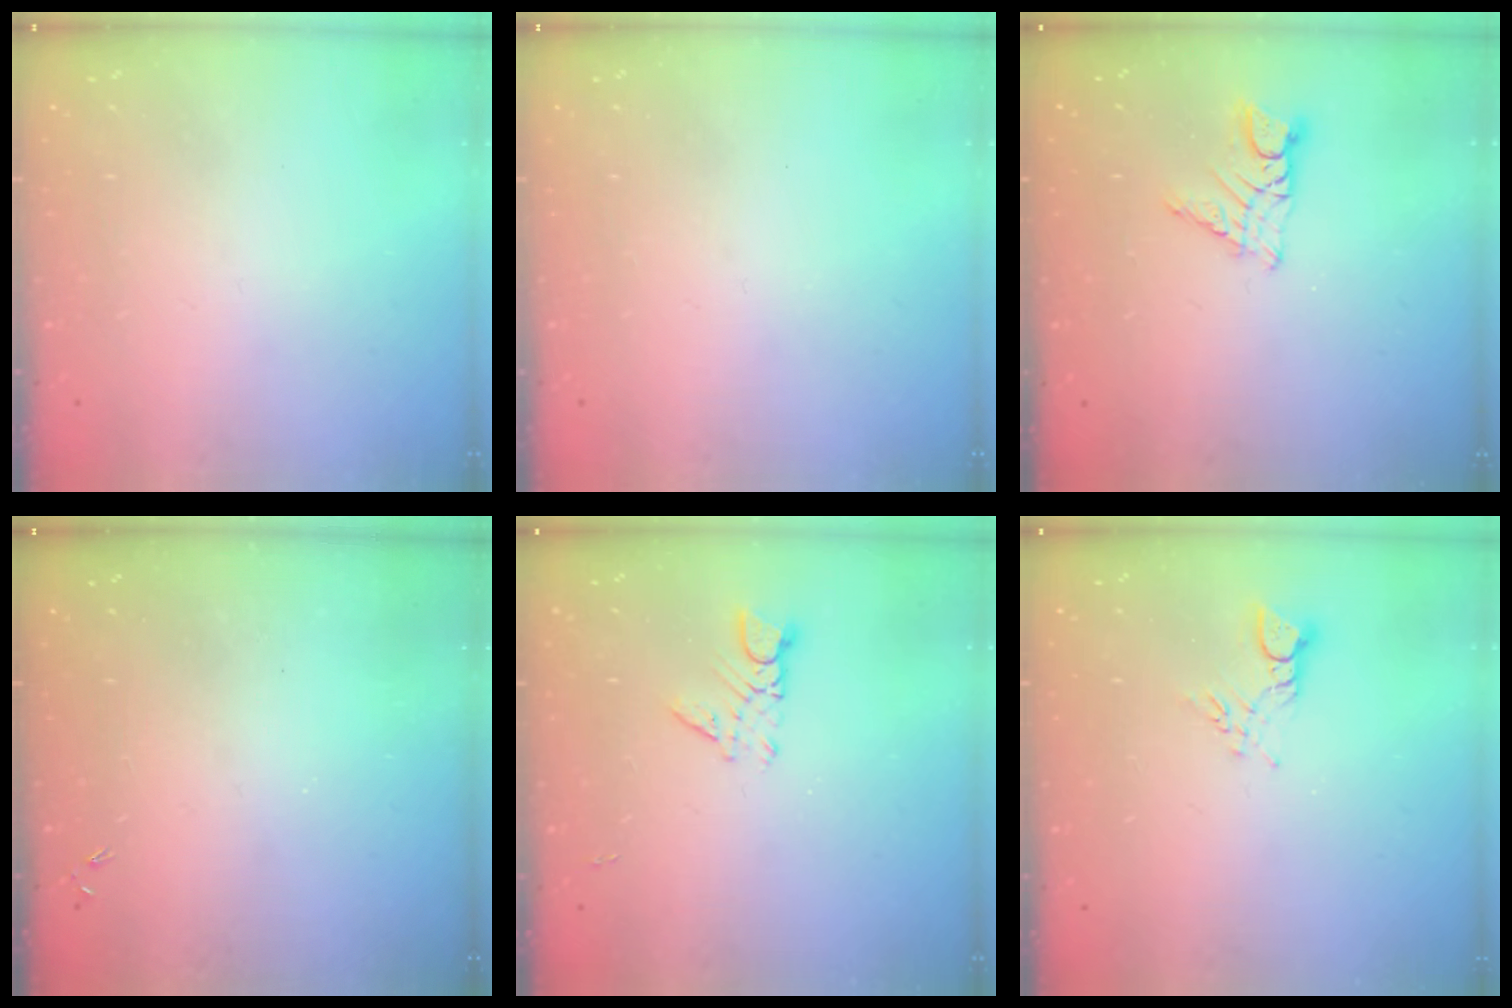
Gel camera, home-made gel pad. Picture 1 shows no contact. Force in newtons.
{"total": 0.0}
{"total": 6.6, "press": 6.6, "slide": 0.4}
{"total": 0.0}
{"total": 2.8, "press": 2.8, "slide": 0.3}
{"total": 2.6, "press": 2.6, "slide": 0.4}